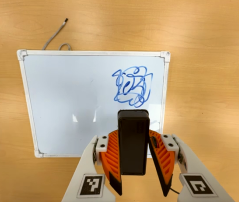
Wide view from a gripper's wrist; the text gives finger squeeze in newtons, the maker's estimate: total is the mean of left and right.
{"total": 4.2, "left": 3.7, "right": 4.6}